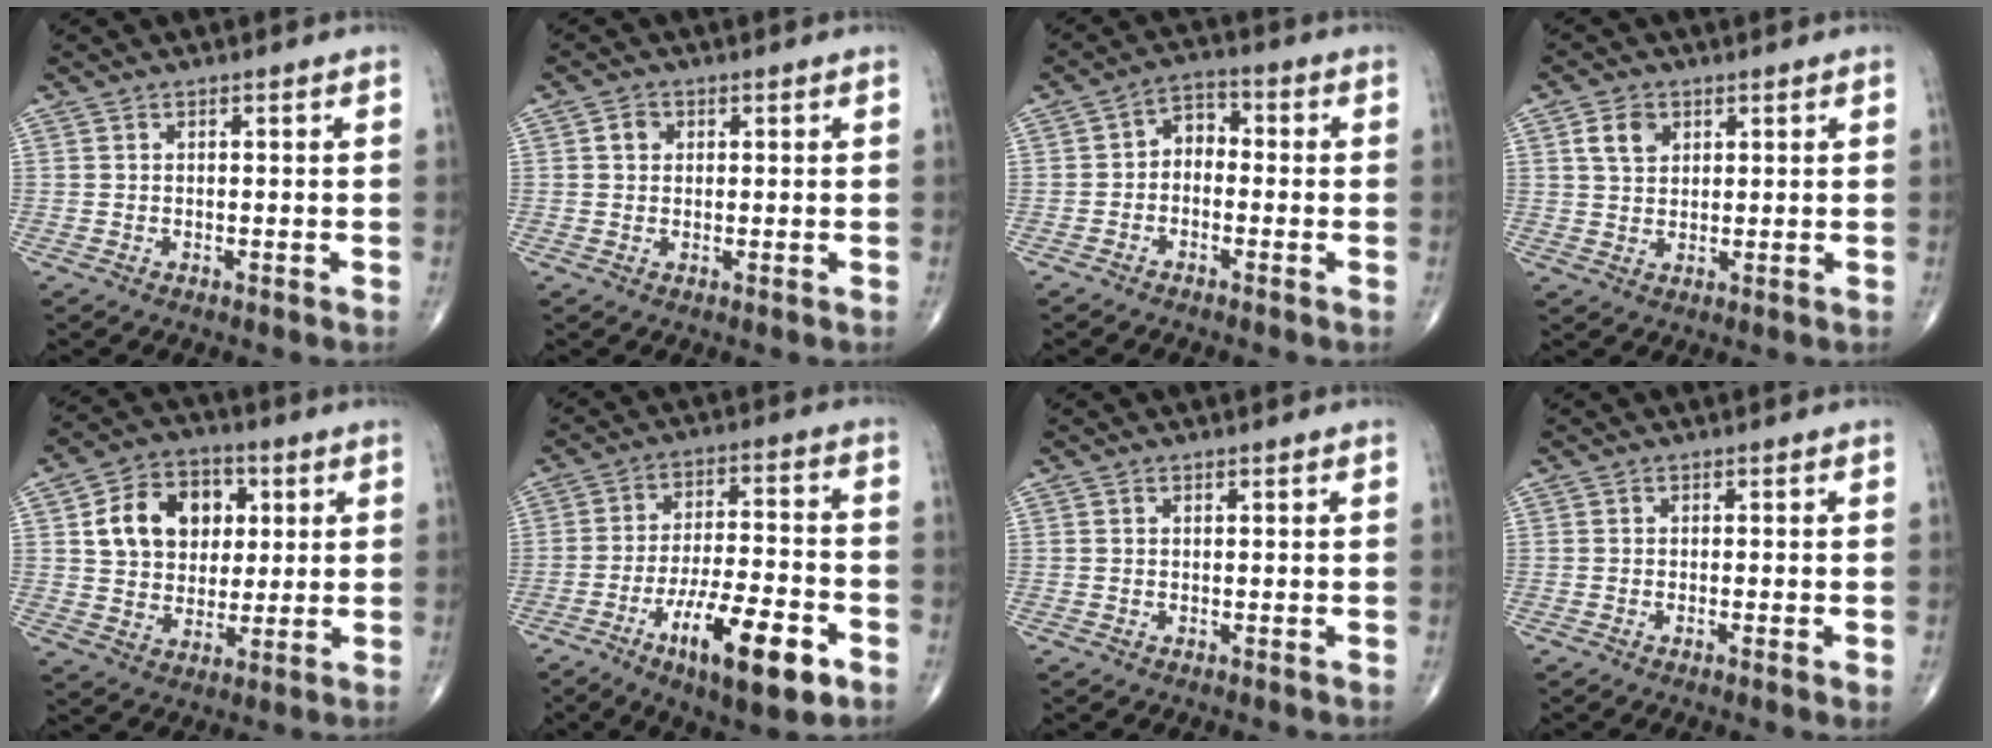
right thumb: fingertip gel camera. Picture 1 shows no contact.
{"total": 2.2, "force": [0.5, 1.9, 1.0], "torque": [-0.007, 0.002, 0.006]}
{"total": 4.6, "force": [-0.9, 3.4, 3.0], "torque": [-0.030, 0.027, -0.033]}
{"total": 4.8, "force": [1.9, 3.5, 2.7], "torque": [-0.035, -0.003, 0.036]}
{"total": 14.1, "force": [3.5, 10.8, 8.4], "torque": [-0.103, 0.003, 0.058]}
{"total": 16.7, "force": [-7.9, 5.0, 13.9], "torque": [-0.224, 0.032, -0.121]}
{"total": 0.0}
{"total": 1.8, "force": [-0.5, 0.2, 1.7], "torque": [-0.034, -0.006, -0.011]}